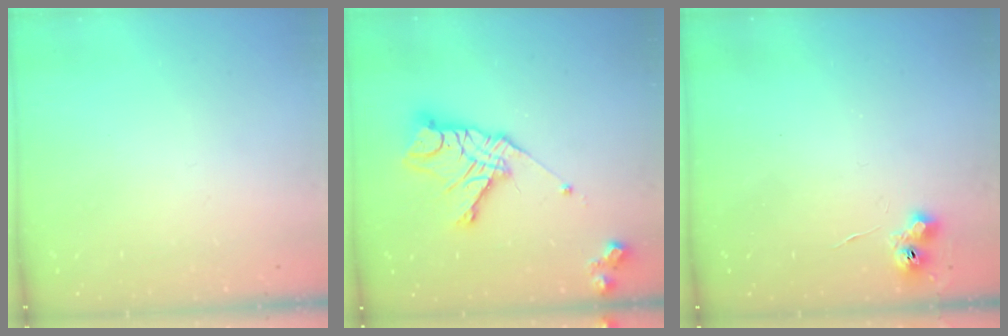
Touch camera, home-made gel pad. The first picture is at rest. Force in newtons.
{"total": 15.5, "press": 15.4, "slide": 1.6}
{"total": 6.3, "press": 6.3, "slide": 0.7}